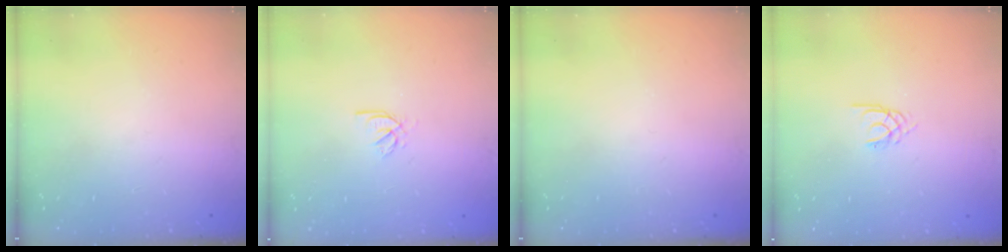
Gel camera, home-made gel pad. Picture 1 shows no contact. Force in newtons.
{"total": 2.3, "press": 2.3, "slide": 0.4}
{"total": 0.0}
{"total": 2.1, "press": 2.0, "slide": 0.4}